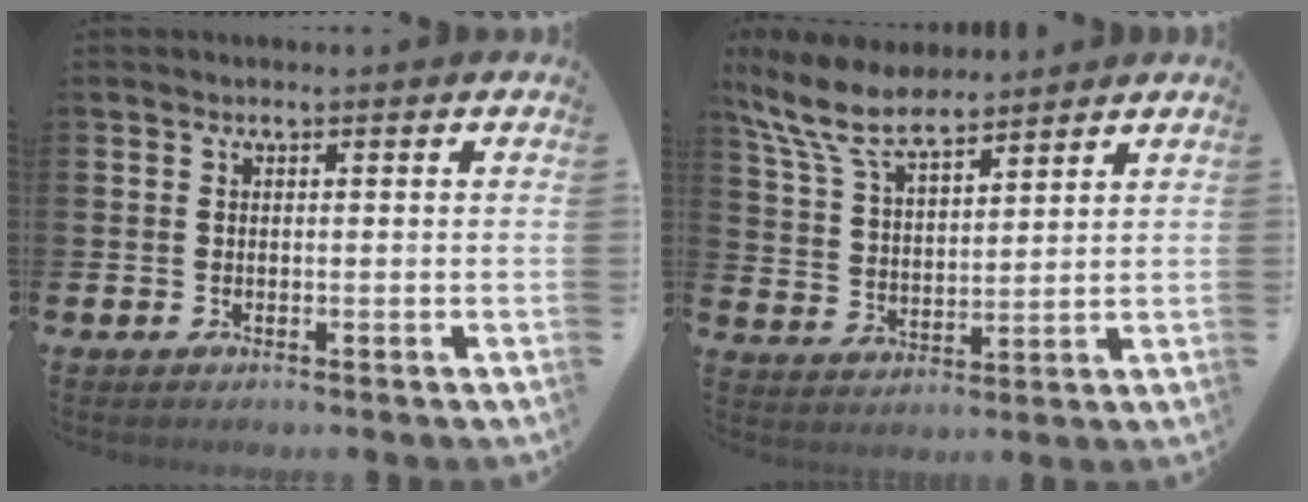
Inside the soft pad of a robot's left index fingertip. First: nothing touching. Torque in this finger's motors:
{"motor_torque": [1.02, -1.07, 0.67, 0.21]}